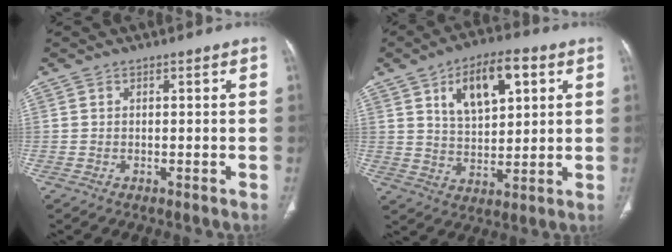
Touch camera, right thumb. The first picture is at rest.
{"total": 13.0, "force": [5.2, 6.6, 10.0], "torque": [-0.136, -0.007, 0.090]}